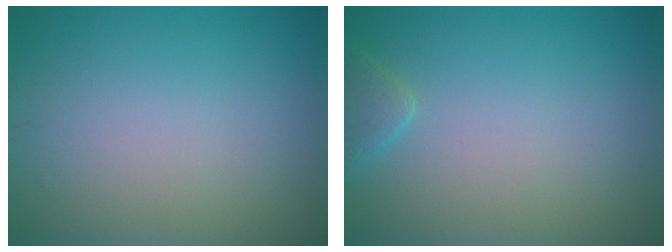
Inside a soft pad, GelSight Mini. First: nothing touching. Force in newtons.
{"total": 1.6, "press": 1.6, "slide": 0.1}